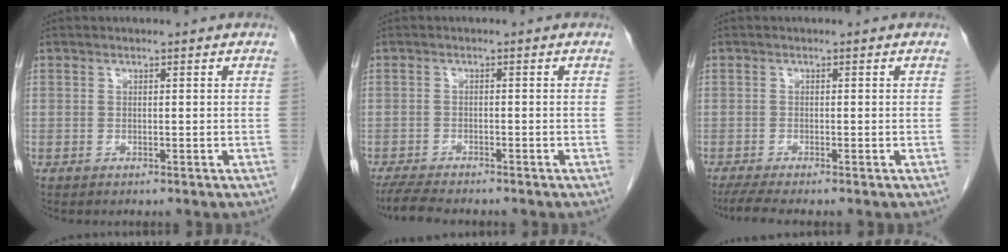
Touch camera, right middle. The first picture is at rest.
{"total": 5.0, "force": [-4.5, 0.6, 2.2], "torque": [-0.040, -0.018, -0.077]}
{"total": 3.3, "force": [-2.6, -0.3, 1.9], "torque": [-0.039, -0.011, -0.050]}